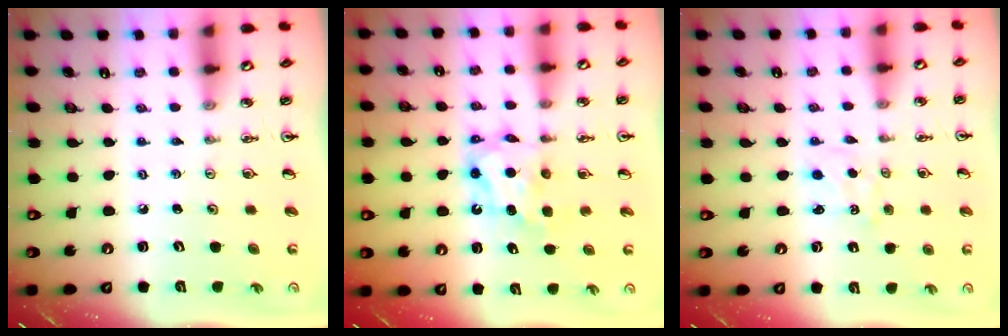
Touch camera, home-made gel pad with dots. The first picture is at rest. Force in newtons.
{"total": 6.9, "press": 6.9, "slide": 0.6}
{"total": 2.1, "press": 2.1, "slide": 0.2}